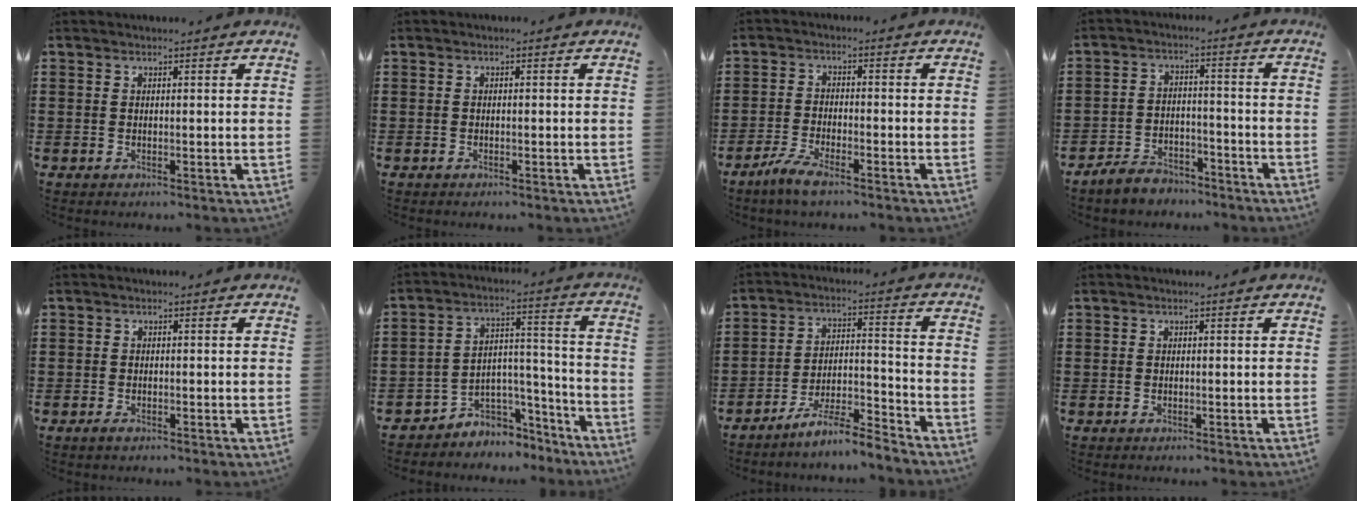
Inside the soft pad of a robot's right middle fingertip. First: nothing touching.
{"total": 0.0}
{"total": 4.3, "force": [-3.4, 0.7, 2.6], "torque": [-0.063, -0.006, -0.068]}
{"total": 4.6, "force": [-4.5, 1.1, 0.6], "torque": [-0.019, 0.007, -0.092]}
{"total": 0.9, "force": [-0.7, 0.5, 0.3], "torque": [-0.007, -0.003, -0.014]}
{"total": 4.6, "force": [-4.0, 2.3, -0.1], "torque": [-0.009, 0.003, -0.083]}
{"total": 6.8, "force": [-6.5, -0.2, 2.0], "torque": [-0.036, -0.003, -0.126]}
{"total": 0.0}